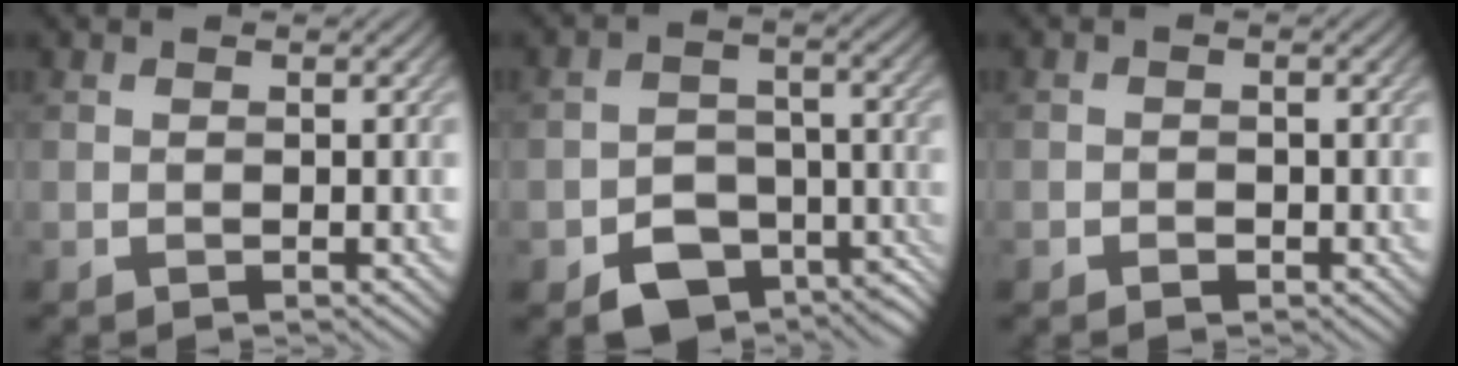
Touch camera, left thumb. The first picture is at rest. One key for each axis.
{"total": 8.4, "fx": -5.0, "fy": 5.4, "fz": 4.1, "tx": -0.068, "ty": -0.023, "tz": -0.086}
{"total": 1.2, "fx": -0.7, "fy": 0.9, "fz": 0.5, "tx": -0.005, "ty": -0.003, "tz": -0.013}